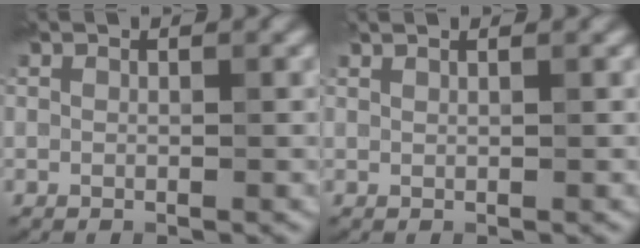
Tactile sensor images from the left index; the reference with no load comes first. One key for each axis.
{"total": 1.5, "fx": 1.1, "fy": 0.7, "fz": 0.8, "tx": 0.009, "ty": 0.016, "tz": -0.005}